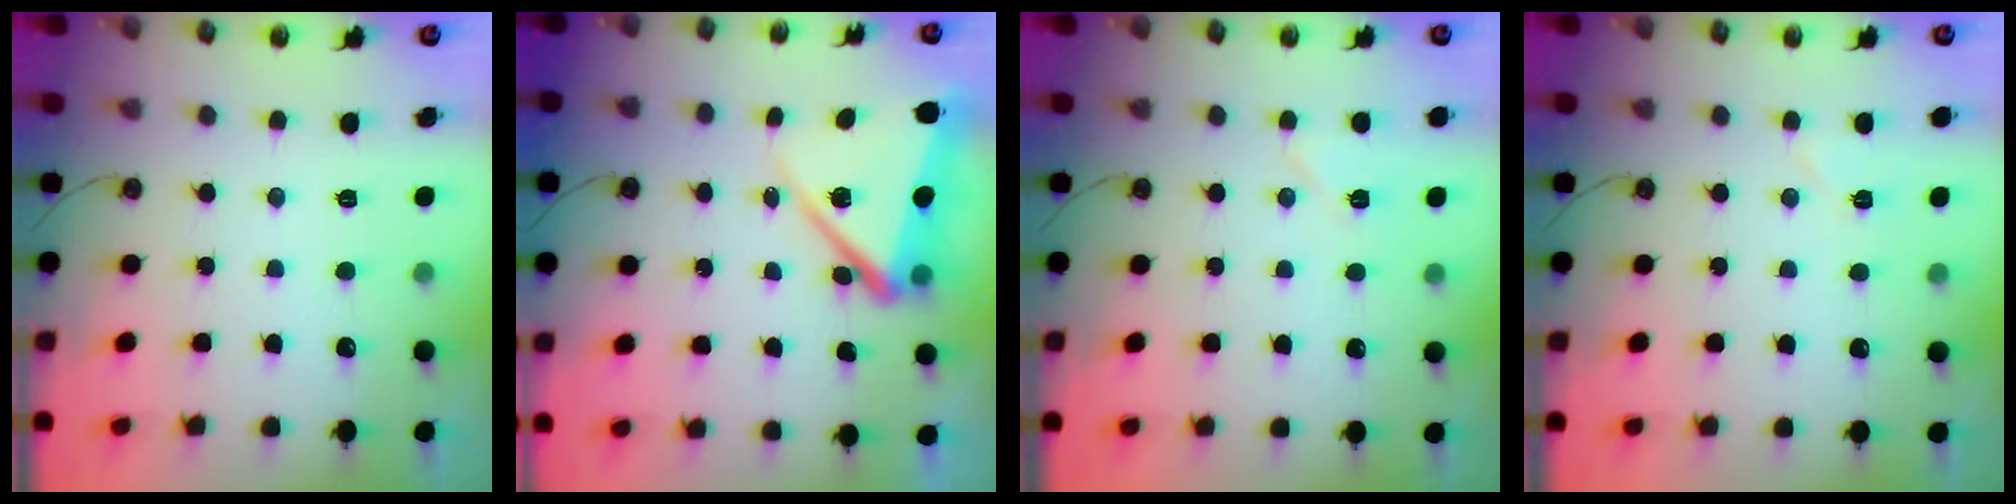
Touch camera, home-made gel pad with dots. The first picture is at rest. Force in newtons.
{"total": 12.0, "press": 11.9, "slide": 1.5}
{"total": 6.0, "press": 5.9, "slide": 1.1}
{"total": 5.4, "press": 4.7, "slide": 2.6}